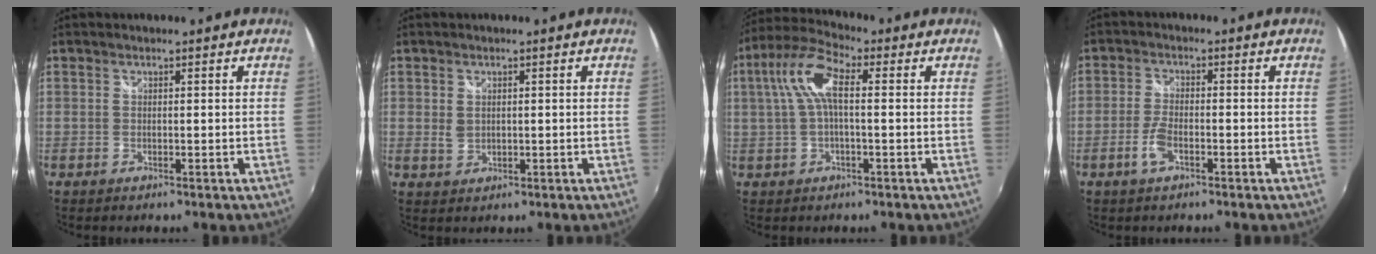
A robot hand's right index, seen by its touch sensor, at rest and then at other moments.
{"total": 1.5, "force": [0.3, 1.0, 1.1], "torque": [-0.021, -0.001, 0.006]}
{"total": 9.0, "force": [1.2, 3.2, 8.3], "torque": [-0.175, 0.023, 0.021]}
{"total": 3.9, "force": [-2.0, 1.5, 3.0], "torque": [-0.071, 0.000, -0.041]}